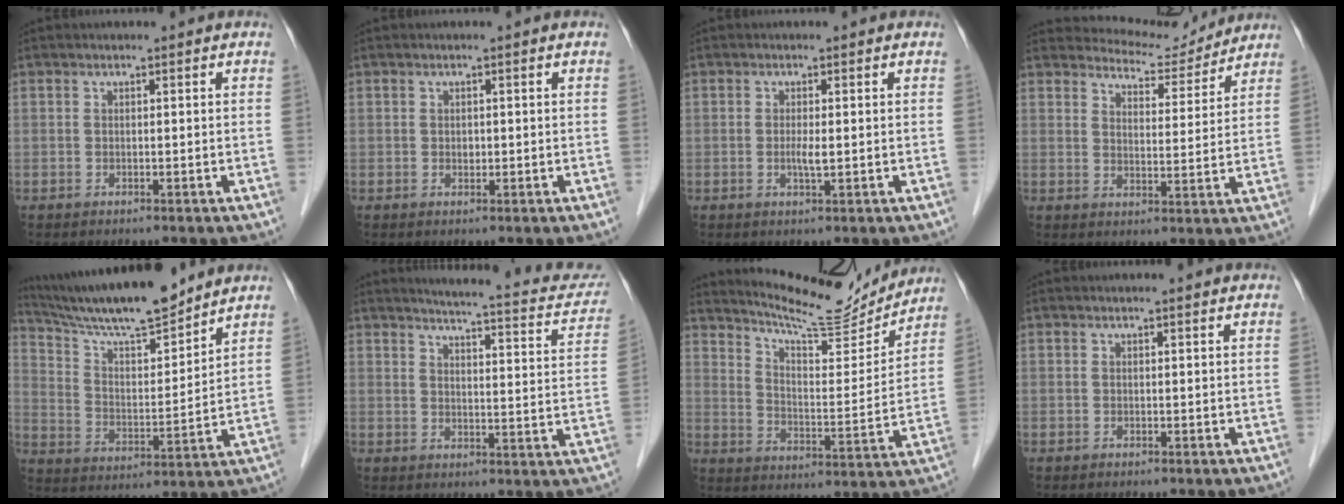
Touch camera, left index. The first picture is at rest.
{"total": 0.7, "force": [0.1, 0.6, 0.5], "torque": [-0.007, 0.001, 0.000]}
{"total": 1.7, "force": [0.0, 0.2, 1.7], "torque": [-0.036, -0.002, 0.000]}
{"total": 7.9, "force": [7.8, 1.6, -0.1], "torque": [-0.003, -0.001, 0.109]}
{"total": 16.0, "force": [14.4, 1.3, 6.8], "torque": [-0.127, 0.004, 0.251]}
{"total": 16.1, "force": [14.4, 3.0, 6.6], "torque": [-0.067, -0.019, 0.154]}
{"total": 15.3, "force": [14.8, 1.3, 3.8], "torque": [-0.067, -0.025, 0.216]}
{"total": 1.5, "force": [1.4, 0.0, 0.3], "torque": [-0.011, 0.006, 0.016]}